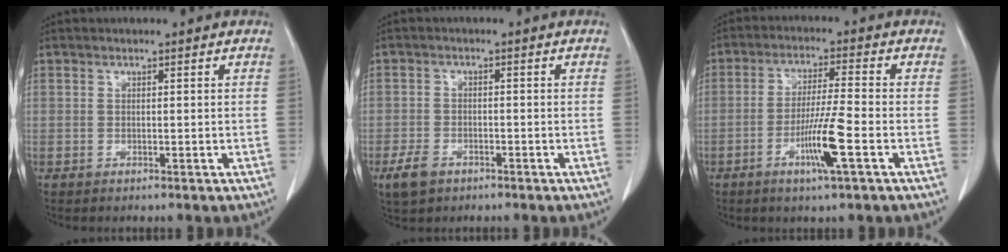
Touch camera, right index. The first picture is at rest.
{"total": 3.5, "force": [-2.0, 2.3, 1.7], "torque": [-0.037, -0.001, -0.028]}
{"total": 7.9, "force": [-3.1, -0.5, 7.2], "torque": [-0.136, -0.012, -0.059]}